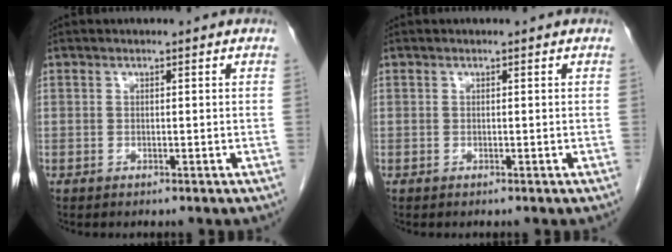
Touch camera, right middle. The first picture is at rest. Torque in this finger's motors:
{"motor_torque": [0.10, -0.07, 0.00, 0.00]}